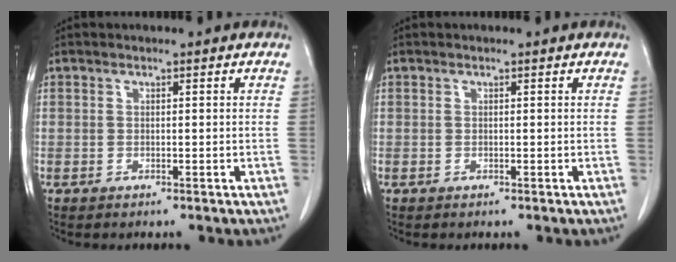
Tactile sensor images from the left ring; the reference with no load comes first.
{"total": 0.0}